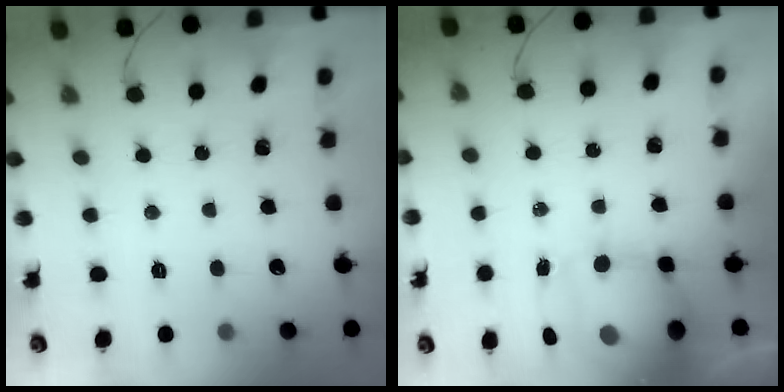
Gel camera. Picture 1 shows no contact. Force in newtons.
{"total": 11.5, "press": 11.1, "slide": 3.0}